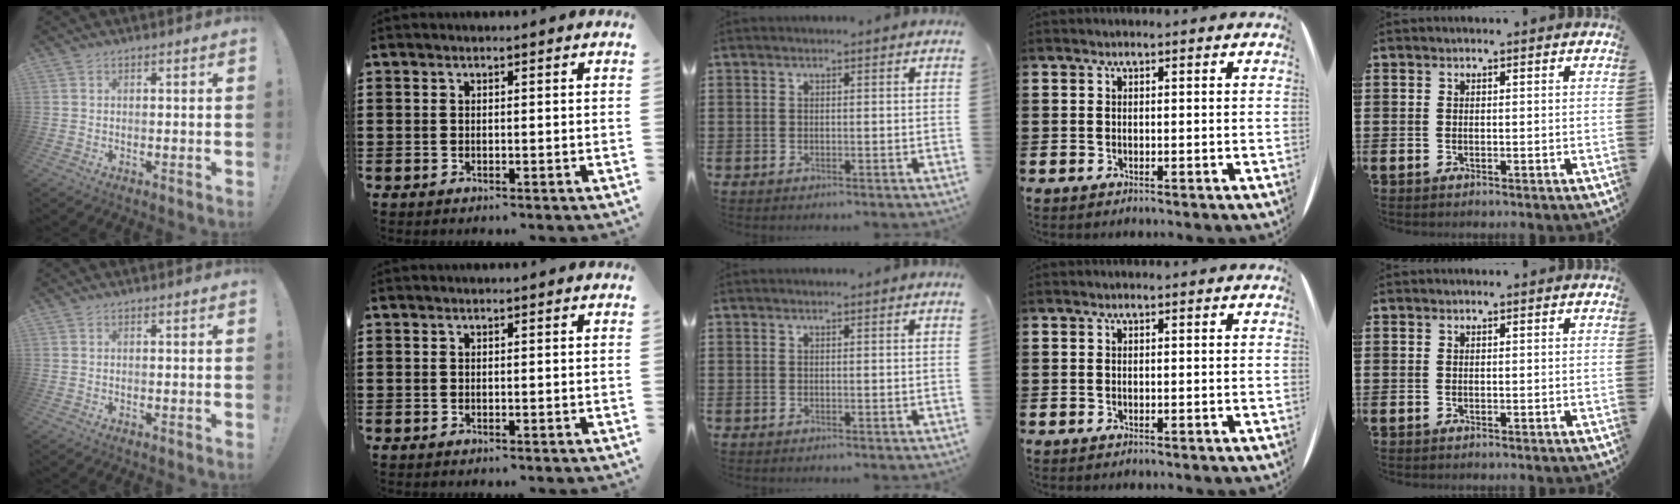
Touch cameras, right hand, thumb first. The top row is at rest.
{}